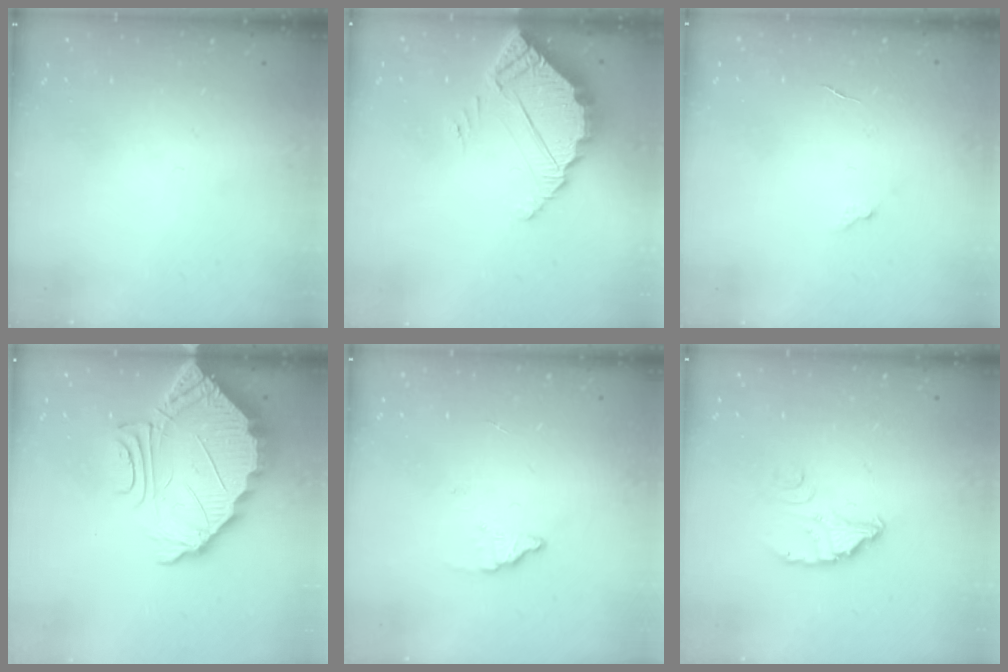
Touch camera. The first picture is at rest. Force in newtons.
{"total": 4.7, "press": 4.7, "slide": 0.3}
{"total": 3.0, "press": 3.0, "slide": 0.3}
{"total": 9.7, "press": 9.7, "slide": 0.8}
{"total": 2.4, "press": 2.4, "slide": 0.1}
{"total": 2.9, "press": 2.9, "slide": 0.3}